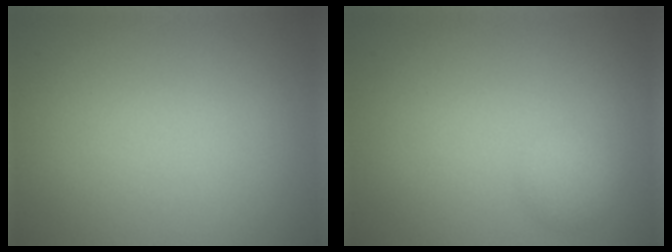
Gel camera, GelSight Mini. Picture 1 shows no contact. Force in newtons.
{"total": 1.5, "press": 1.5, "slide": 0.1}